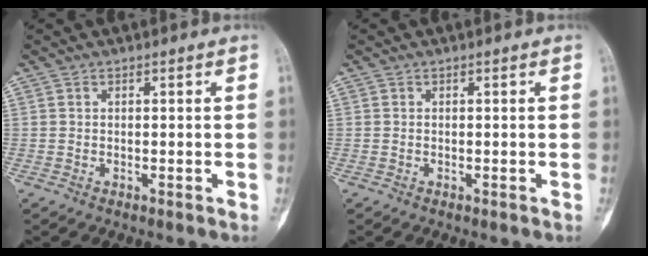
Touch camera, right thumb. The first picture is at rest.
{"total": 0.0}